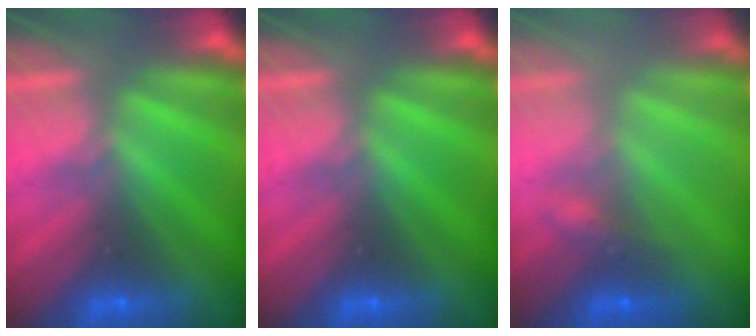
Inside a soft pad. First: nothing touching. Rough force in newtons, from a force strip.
{"total": 0.0}
{"total": 2.2}